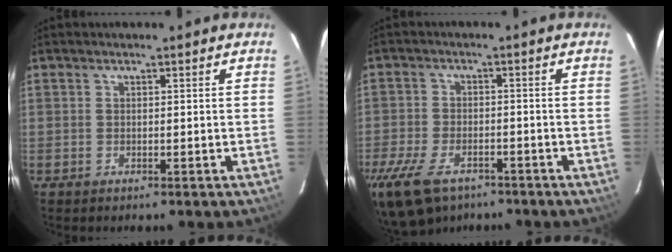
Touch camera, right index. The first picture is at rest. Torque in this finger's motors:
{"motor_torque": [1.57, -0.57, 0.53, 0.11]}